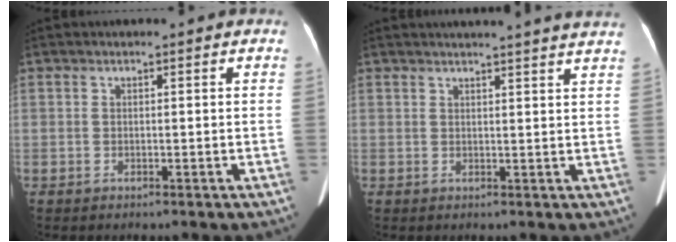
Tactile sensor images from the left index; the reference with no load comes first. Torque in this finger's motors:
{"motor_torque": [0.75, -1.10, -0.02, 0.03]}